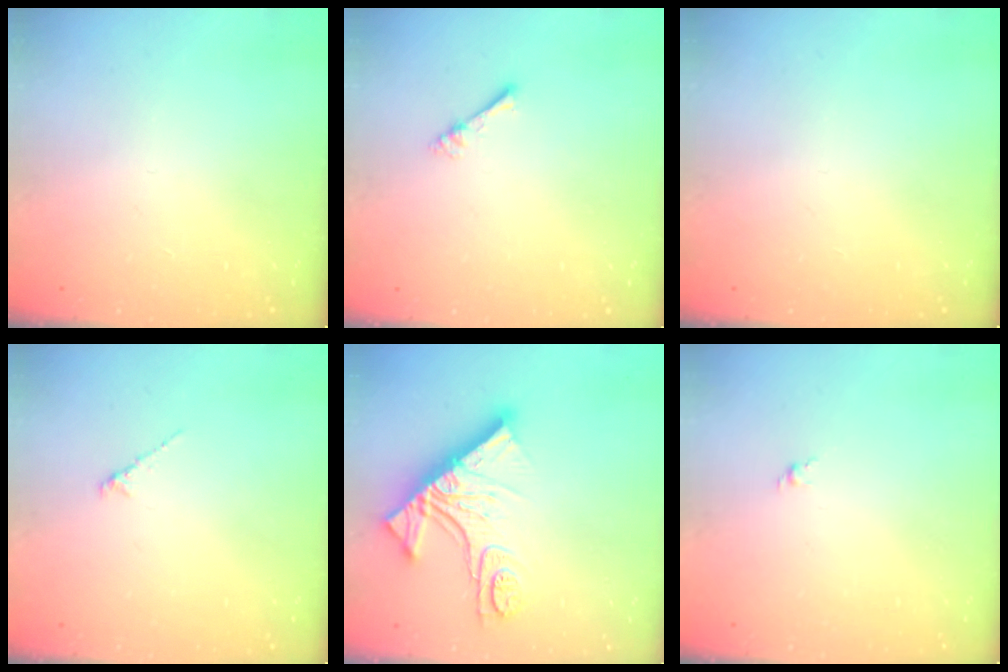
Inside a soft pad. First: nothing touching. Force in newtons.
{"total": 1.0, "press": 1.0, "slide": 0.3}
{"total": 0.0}
{"total": 1.2, "press": 1.1, "slide": 0.4}
{"total": 16.4, "press": 16.3, "slide": 1.6}
{"total": 1.4, "press": 1.2, "slide": 0.6}